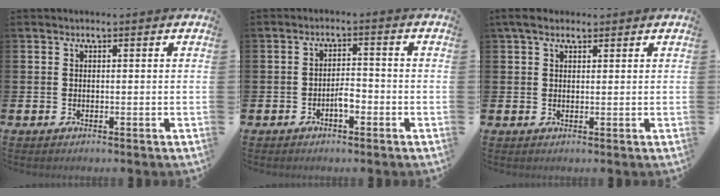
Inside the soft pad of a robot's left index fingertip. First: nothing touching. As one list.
[{"total": 2.6, "force": [-1.5, 0.9, 1.9], "torque": [-0.038, 0.007, -0.030]}, {"total": 3.0, "force": [2.1, 1.5, 1.4], "torque": [-0.013, -0.003, 0.034]}]